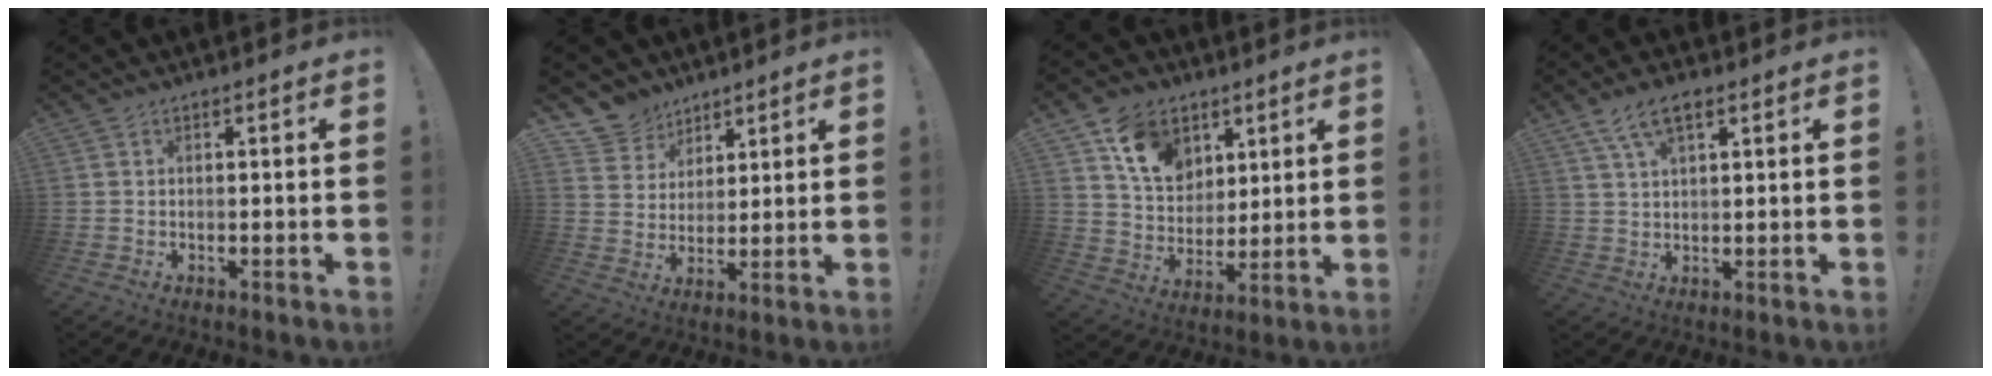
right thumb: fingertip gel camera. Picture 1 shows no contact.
{"total": 9.0, "force": [6.7, 6.0, 0.7], "torque": [-0.026, -0.054, 0.135]}
{"total": 14.3, "force": [7.6, 10.6, 5.9], "torque": [-0.101, -0.032, 0.151]}
{"total": 7.4, "force": [4.0, 3.1, 5.4], "torque": [-0.098, -0.004, 0.074]}